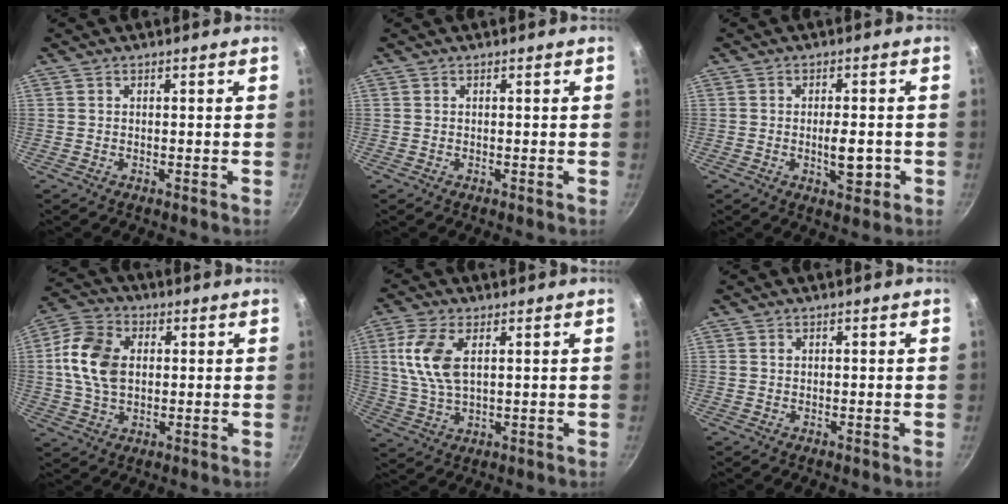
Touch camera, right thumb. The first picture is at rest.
{"total": 0.0}
{"total": 5.3, "force": [-1.2, 2.3, 4.7], "torque": [-0.054, 0.001, -0.016]}
{"total": 12.1, "force": [1.4, 8.4, 8.6], "torque": [-0.149, 0.011, 0.014]}
{"total": 9.6, "force": [2.5, 5.0, 7.9], "torque": [-0.162, -0.001, 0.053]}
{"total": 0.6, "force": [0.2, 0.5, 0.2], "torque": [0.000, 0.003, 0.003]}